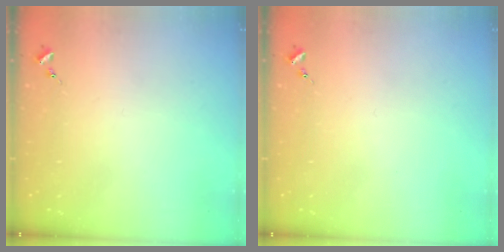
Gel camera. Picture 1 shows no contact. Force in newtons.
{"total": 0.0}